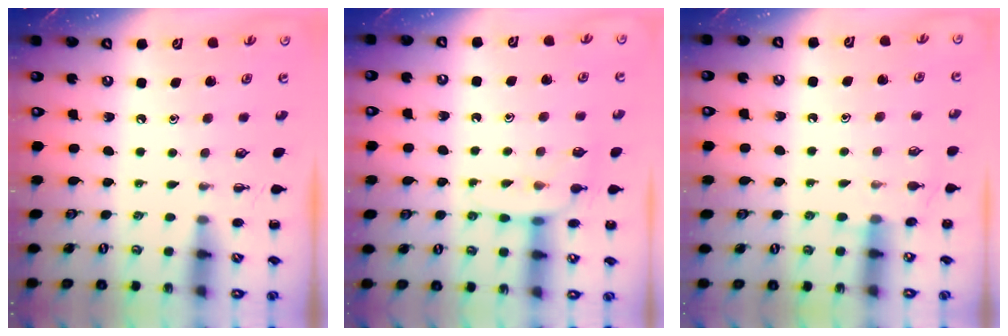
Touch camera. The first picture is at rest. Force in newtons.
{"total": 8.0, "press": 7.8, "slide": 1.5}
{"total": 7.1, "press": 7.0, "slide": 1.4}